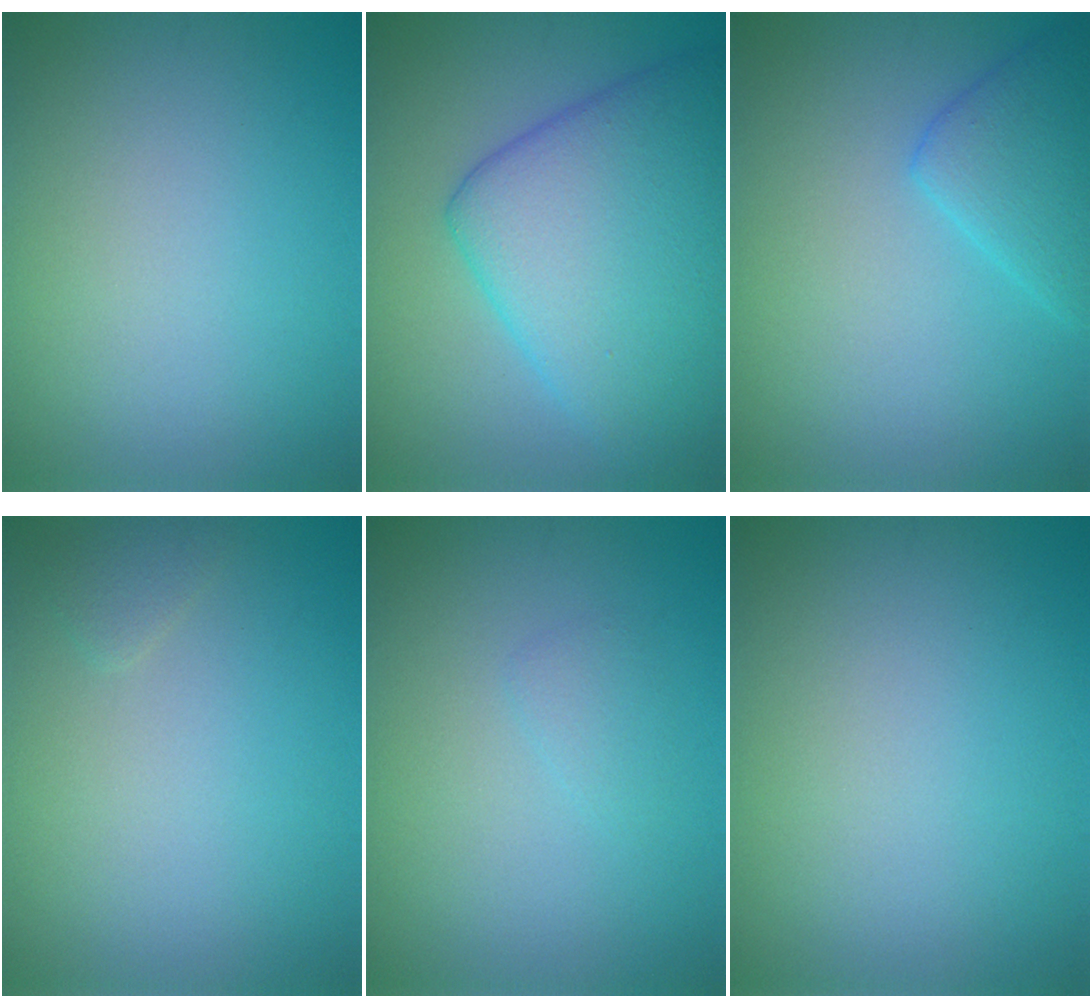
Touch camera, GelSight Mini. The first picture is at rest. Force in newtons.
{"total": 9.8, "press": 9.8, "slide": 0.4}
{"total": 3.4, "press": 3.4, "slide": 0.1}
{"total": 0.8, "press": 0.8, "slide": 0.1}
{"total": 0.9, "press": 0.9, "slide": 0.1}
{"total": 0.0}